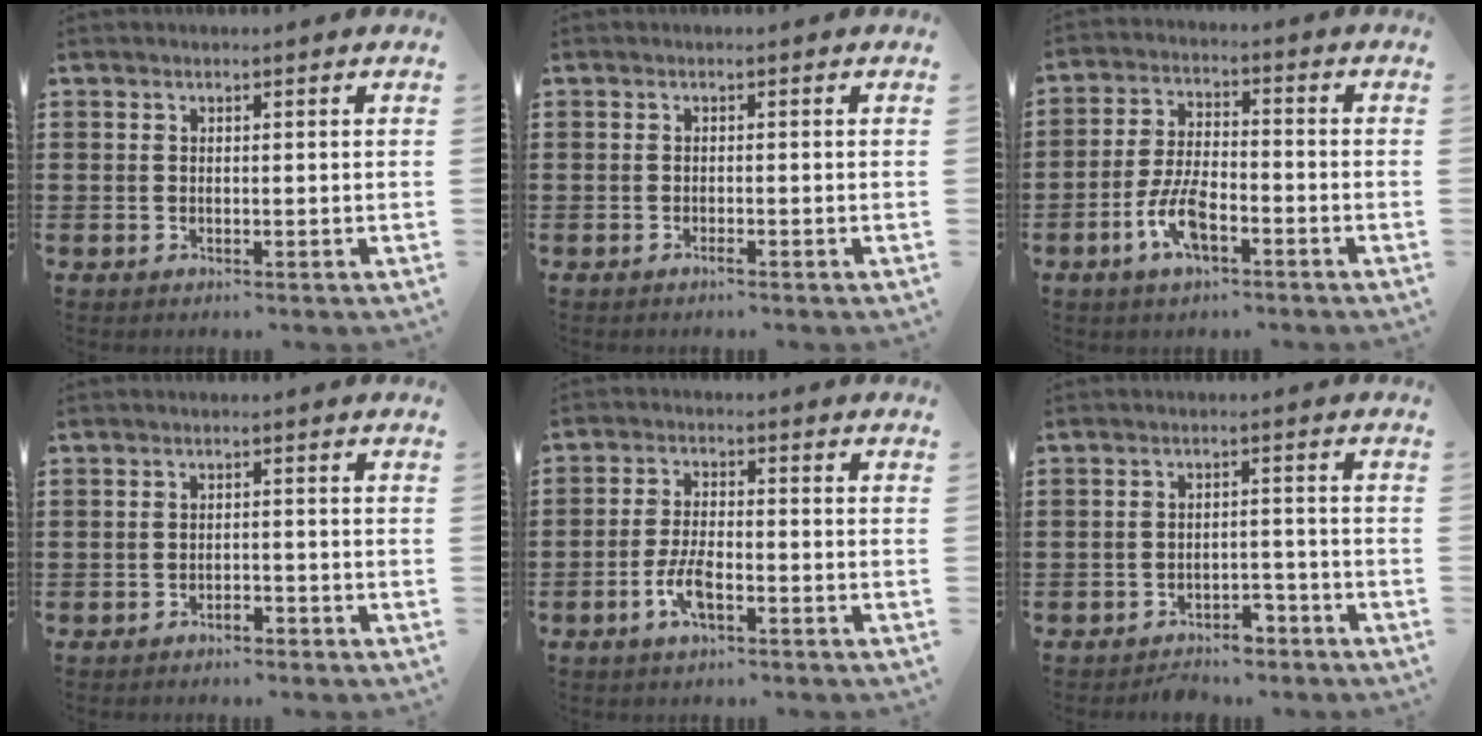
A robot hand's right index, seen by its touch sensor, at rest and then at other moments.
{"total": 0.9, "force": [-0.7, 0.0, 0.5], "torque": [-0.011, -0.005, -0.012]}
{"total": 7.4, "force": [-3.6, 2.9, 5.8], "torque": [-0.133, -0.002, -0.070]}
{"total": 1.7, "force": [-1.6, 0.2, 0.5], "torque": [-0.014, -0.001, -0.032]}
{"total": 5.2, "force": [-2.4, 1.8, 4.2], "torque": [-0.103, -0.004, -0.053]}
{"total": 3.2, "force": [-2.9, 1.0, 0.9], "torque": [-0.017, 0.010, -0.058]}